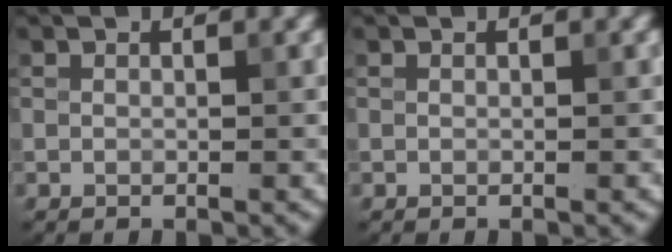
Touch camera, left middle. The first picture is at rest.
{"total": 0.0}